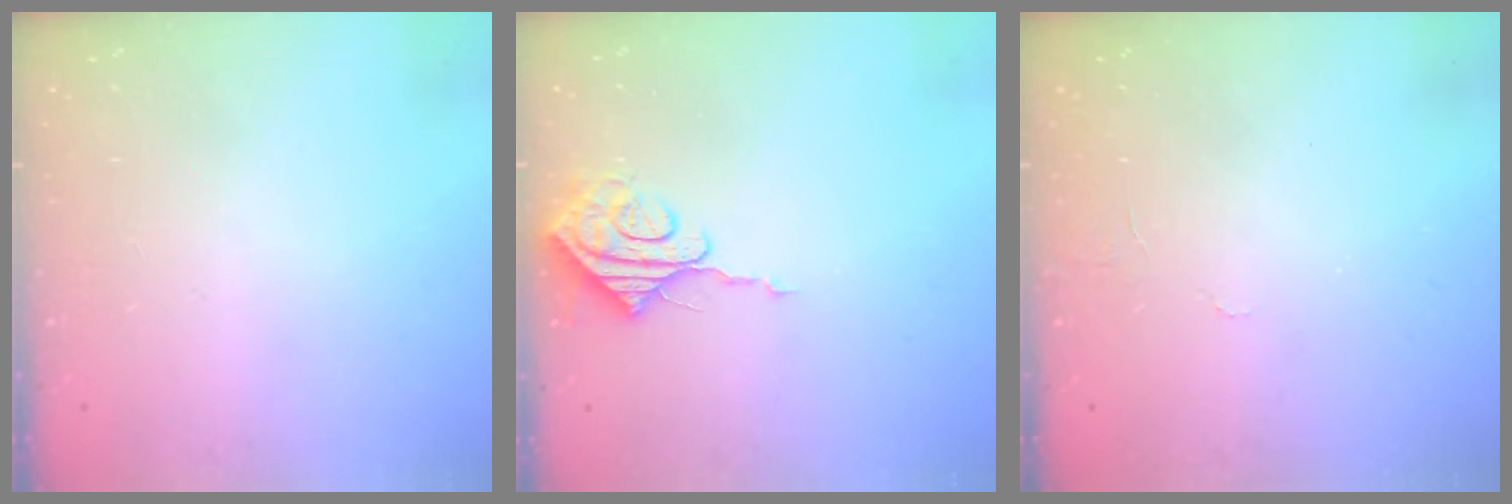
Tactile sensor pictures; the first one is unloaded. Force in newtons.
{"total": 8.2, "press": 8.2, "slide": 0.7}
{"total": 3.4, "press": 3.4, "slide": 0.3}